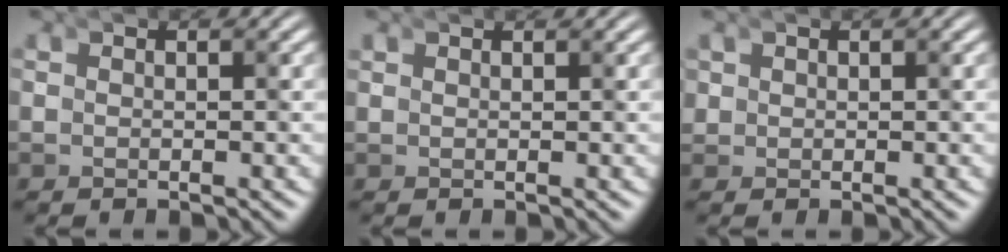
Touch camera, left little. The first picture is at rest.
{"total": 0.5, "force": [0.4, 0.2, -0.1], "torque": [0.000, 0.000, 0.007]}
{"total": 0.7, "force": [0.5, 0.3, -0.3], "torque": [-0.002, -0.007, 0.014]}